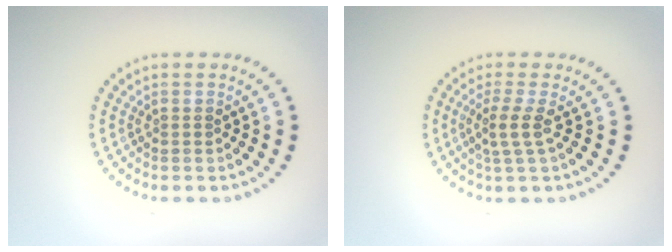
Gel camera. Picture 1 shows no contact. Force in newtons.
{"total": 2.1, "press": 1.5, "slide": 1.5}